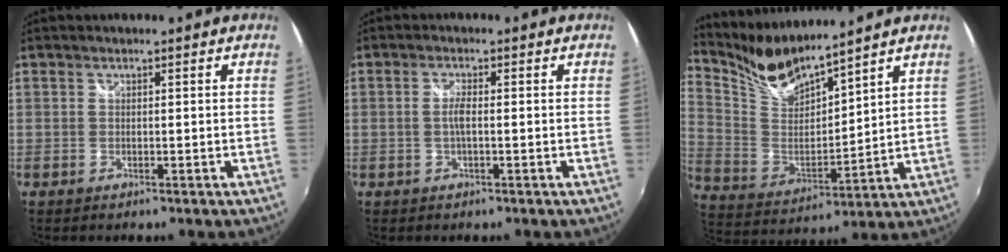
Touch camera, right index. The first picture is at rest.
{"total": 2.1, "force": [-0.3, 0.2, 2.1], "torque": [-0.042, 0.001, -0.008]}
{"total": 10.3, "force": [9.6, 1.0, 3.6], "torque": [-0.082, -0.019, 0.198]}